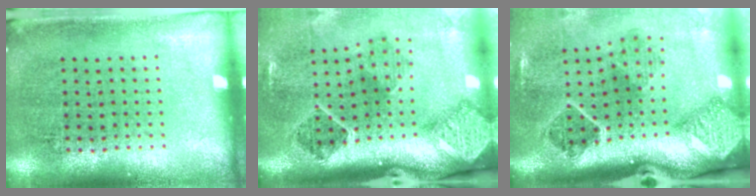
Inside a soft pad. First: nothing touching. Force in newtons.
{"total": 2.9, "press": 1.8, "slide": 2.3}
{"total": 3.0, "press": 1.9, "slide": 2.3}